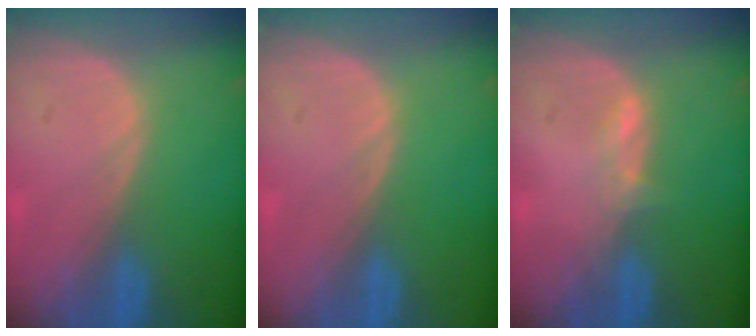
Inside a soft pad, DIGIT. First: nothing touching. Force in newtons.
{"total": 0.0}
{"total": 1.6, "press": 1.5, "slide": 0.6}